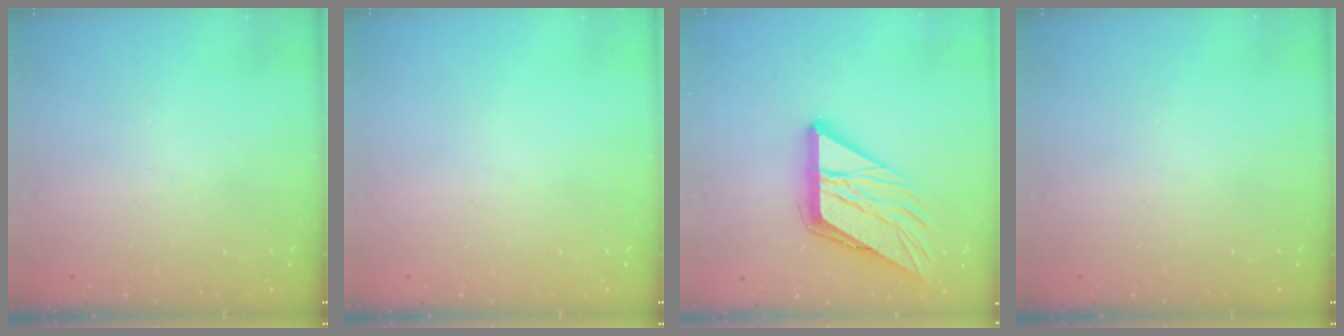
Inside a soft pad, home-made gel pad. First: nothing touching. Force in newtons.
{"total": 0.0}
{"total": 18.8, "press": 18.6, "slide": 2.2}
{"total": 0.0}